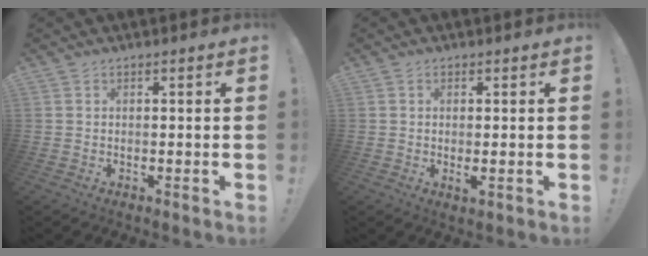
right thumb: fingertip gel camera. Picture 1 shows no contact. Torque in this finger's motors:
{"motor_torque": [-0.20, 0.08, 0.02, 0.26, -0.07]}